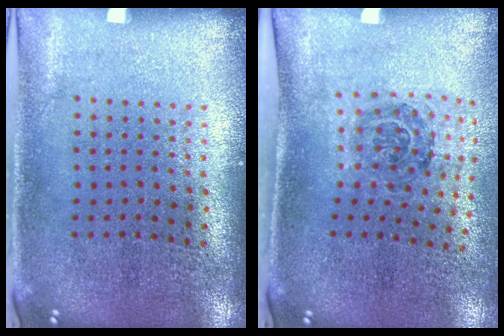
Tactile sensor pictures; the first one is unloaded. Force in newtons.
{"total": 1.3, "press": 1.1, "slide": 0.7}